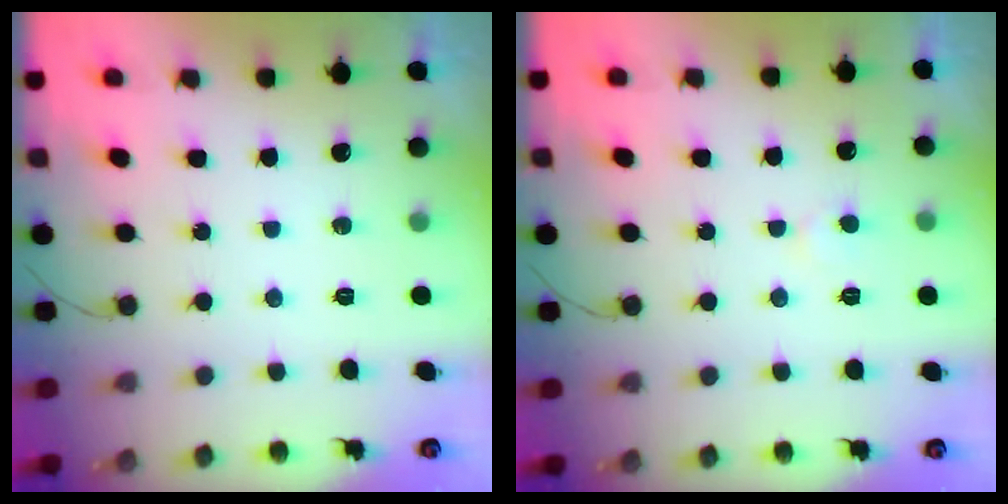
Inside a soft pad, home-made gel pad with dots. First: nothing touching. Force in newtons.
{"total": 3.8, "press": 3.8, "slide": 0.3}